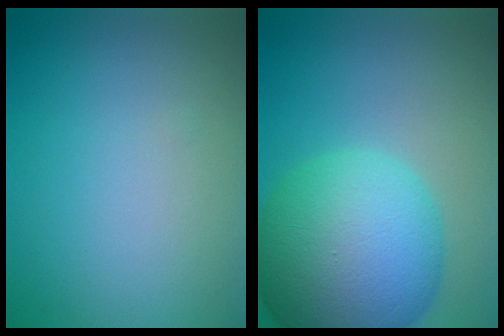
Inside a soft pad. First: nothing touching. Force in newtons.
{"total": 13.1, "press": 13.1, "slide": 0.3}